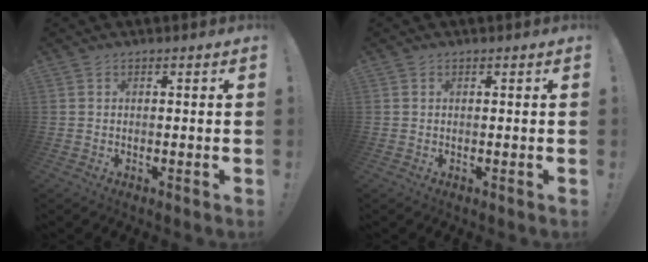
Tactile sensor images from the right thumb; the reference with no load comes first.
{"total": 0.0}